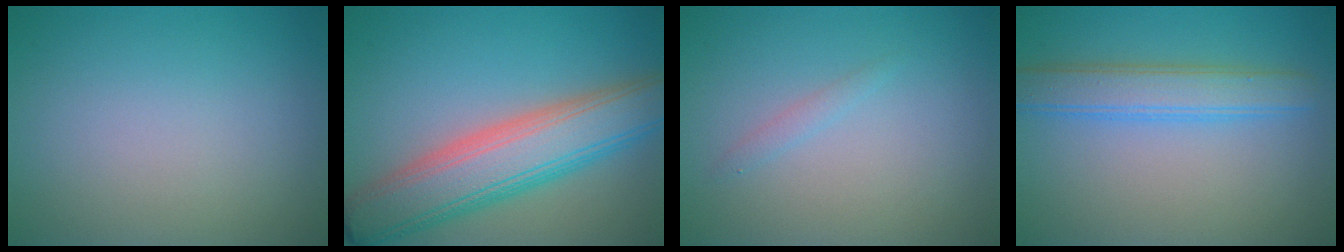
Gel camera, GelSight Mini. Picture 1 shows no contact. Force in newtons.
{"total": 8.5, "press": 8.5, "slide": 0.4}
{"total": 0.8, "press": 0.8, "slide": 0.0}
{"total": 3.9, "press": 3.9, "slide": 0.1}